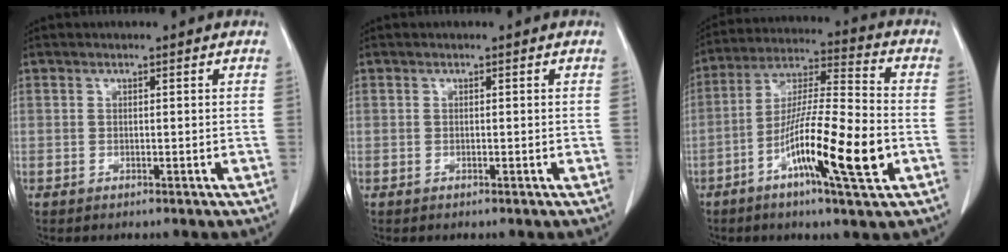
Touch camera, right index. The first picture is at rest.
{"total": 0.0}
{"total": 15.9, "force": [-5.4, 1.1, 14.9], "torque": [-0.267, -0.006, -0.097]}